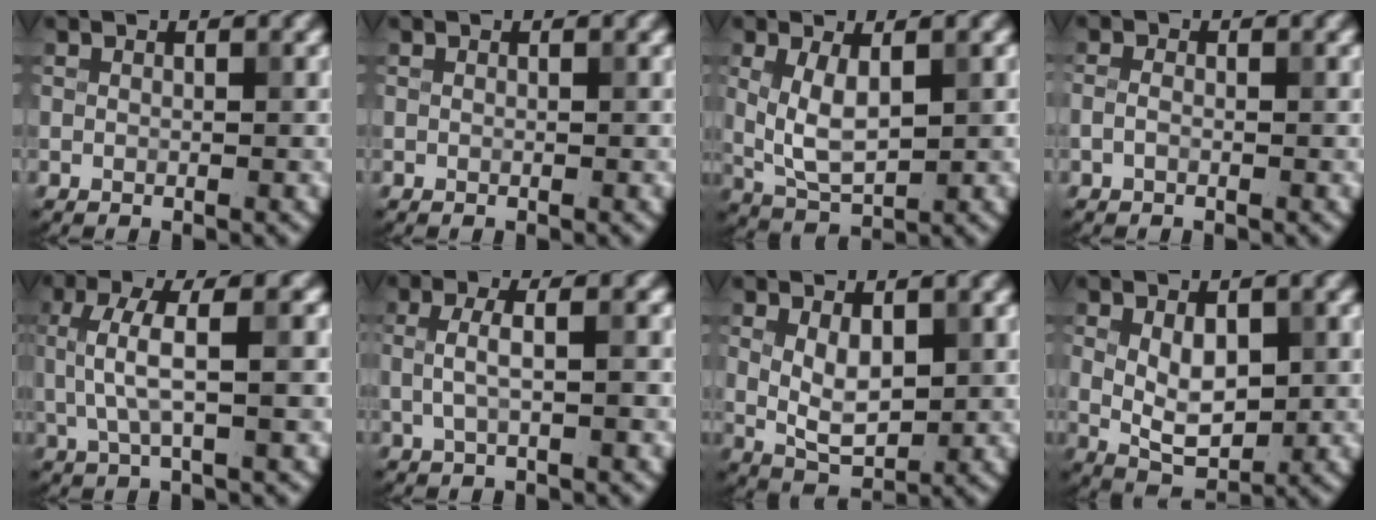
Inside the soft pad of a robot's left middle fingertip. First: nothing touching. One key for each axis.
{"total": 0.0}
{"total": 4.1, "fx": 0.7, "fy": 1.8, "fz": 3.7, "tx": -0.077, "ty": -0.003, "tz": 0.020}
{"total": 0.9, "fx": -0.3, "fy": 0.5, "fz": 0.7, "tx": -0.018, "ty": 0.000, "tz": -0.011}
{"total": 5.0, "fx": 0.5, "fy": 1.3, "fz": 4.8, "tx": -0.100, "ty": 0.008, "tz": 0.007}
{"total": 2.9, "fx": 0.1, "fy": 0.7, "fz": 2.8, "tx": -0.055, "ty": 0.004, "tz": 0.001}
{"total": 4.2, "fx": 0.8, "fy": 2.3, "fz": 3.5, "tx": -0.068, "ty": -0.003, "tz": 0.019}
{"total": 5.1, "fx": 0.5, "fy": 3.0, "fz": 4.1, "tx": -0.077, "ty": -0.002, "tz": 0.015}